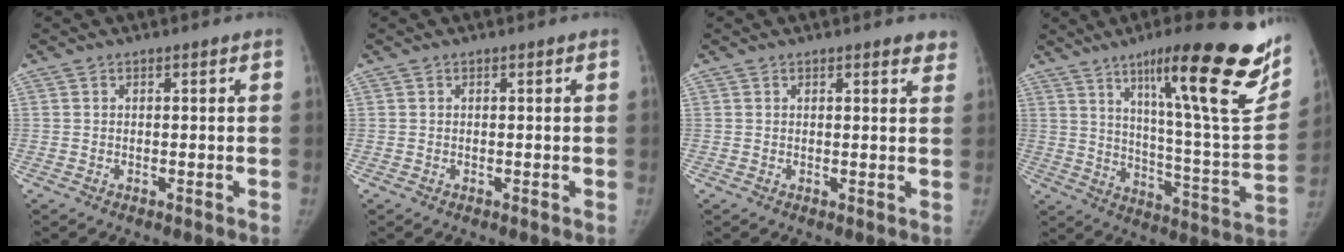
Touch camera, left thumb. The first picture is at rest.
{"total": 0.0}
{"total": 2.7, "force": [2.2, 0.8, 1.4], "torque": [0.003, -0.007, 0.019]}
{"total": 28.8, "force": [16.2, 4.9, 23.4], "torque": [-0.308, -0.062, 0.250]}